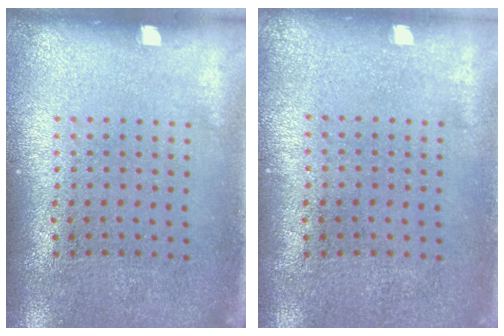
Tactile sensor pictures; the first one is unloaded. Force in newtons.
{"total": 0.0}